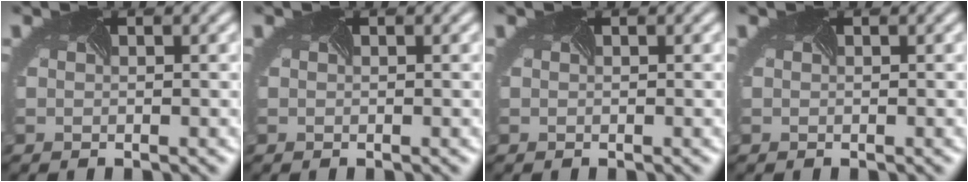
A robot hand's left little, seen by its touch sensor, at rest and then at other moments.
{"total": 0.0}
{"total": 0.0}
{"total": 0.0}